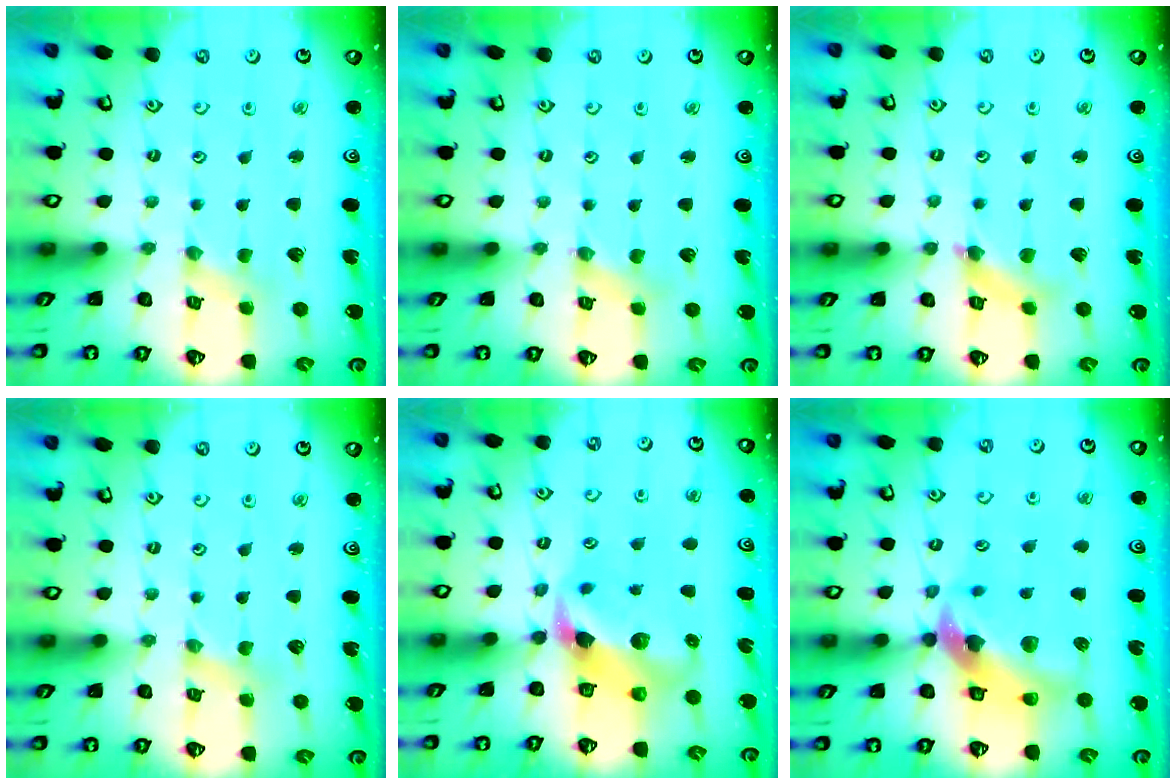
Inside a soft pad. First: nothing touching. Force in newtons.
{"total": 1.7, "press": 1.7, "slide": 0.4}
{"total": 6.2, "press": 6.2, "slide": 0.7}
{"total": 1.1, "press": 1.1, "slide": 0.2}
{"total": 11.5, "press": 11.4, "slide": 1.5}
{"total": 14.0, "press": 13.9, "slide": 1.9}